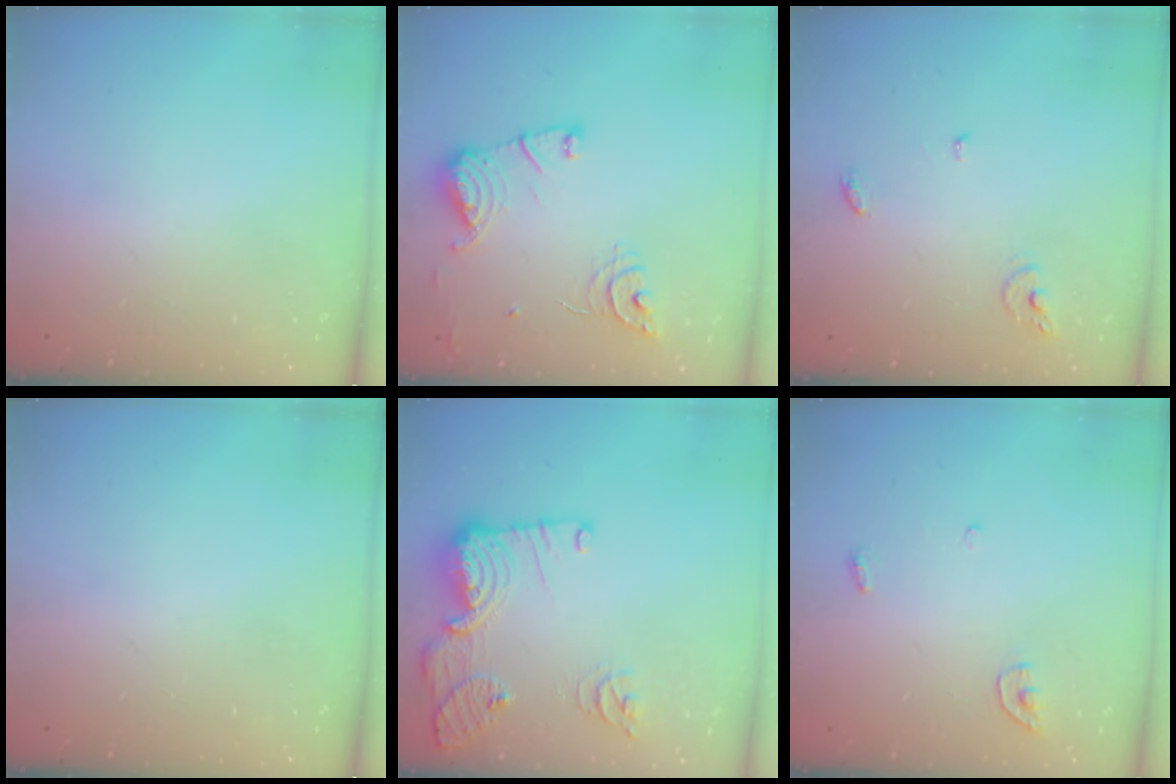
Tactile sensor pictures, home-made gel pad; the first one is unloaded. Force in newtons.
{"total": 13.7, "press": 13.6, "slide": 1.5}
{"total": 6.2, "press": 6.2, "slide": 0.2}
{"total": 0.0}
{"total": 15.8, "press": 15.7, "slide": 1.8}
{"total": 4.3, "press": 4.3, "slide": 0.4}